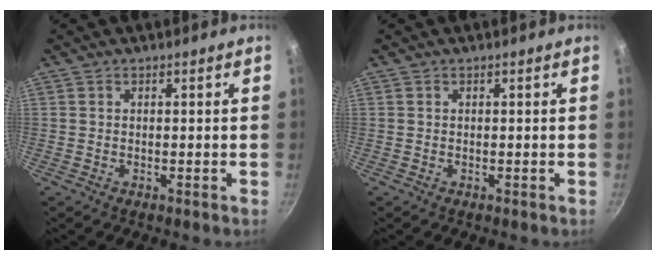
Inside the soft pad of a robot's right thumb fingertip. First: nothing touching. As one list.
[{"total": 0.0}]